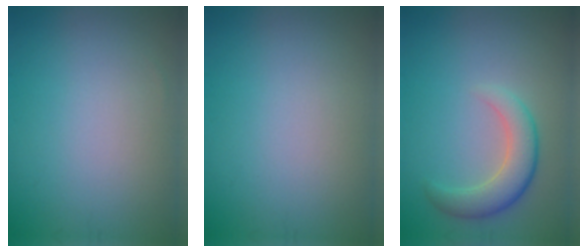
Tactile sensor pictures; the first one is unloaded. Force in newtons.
{"total": 0.0}
{"total": 3.8, "press": 3.8, "slide": 0.4}